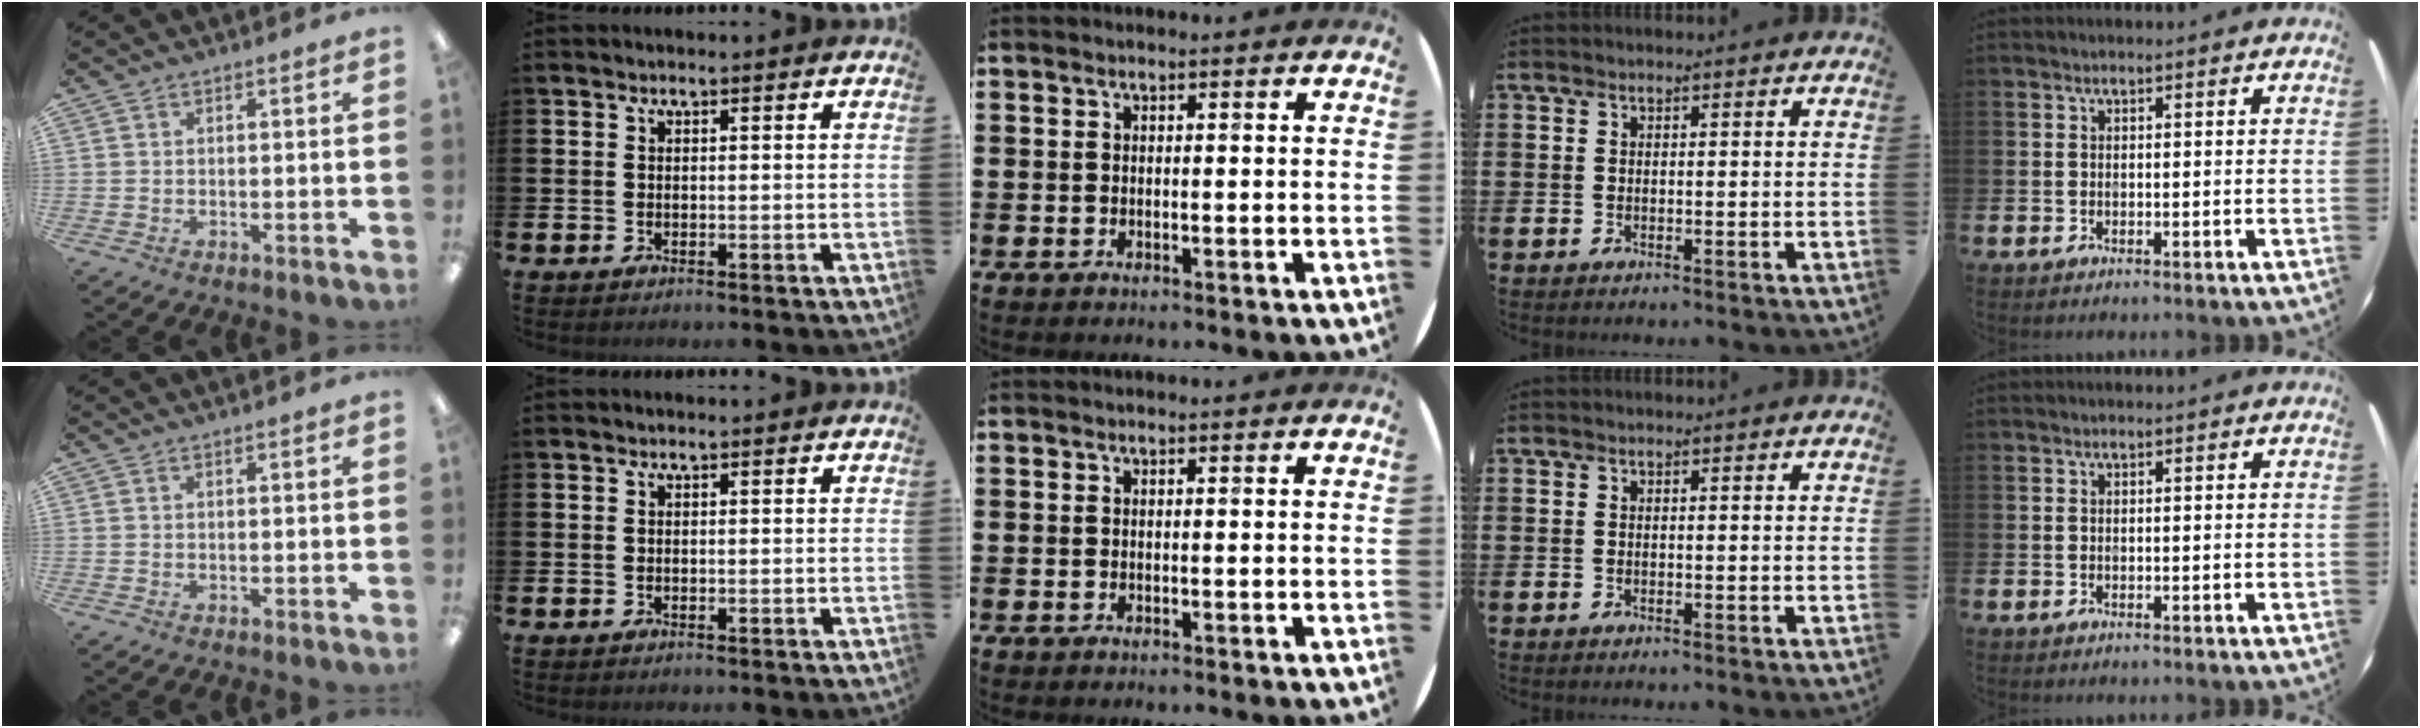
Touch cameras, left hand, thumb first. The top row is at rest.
{}